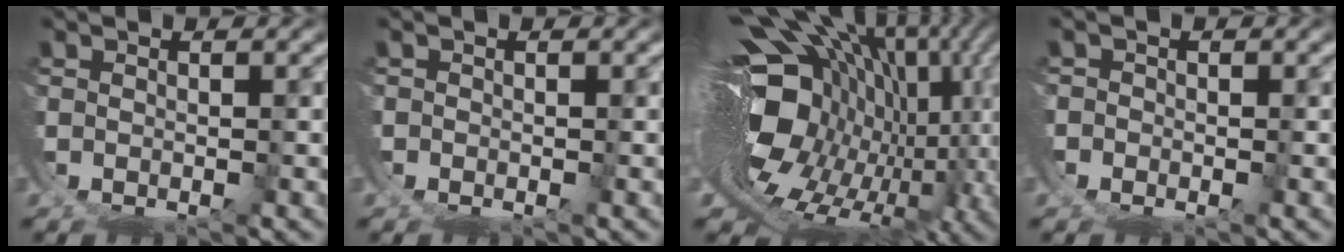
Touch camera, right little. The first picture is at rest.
{"total": 0.0}
{"total": 21.0, "force": [0.3, 13.3, 16.3], "torque": [-0.244, -0.020, 0.008]}
{"total": 1.1, "force": [-0.7, 0.8, 0.0], "torque": [0.004, 0.000, -0.019]}